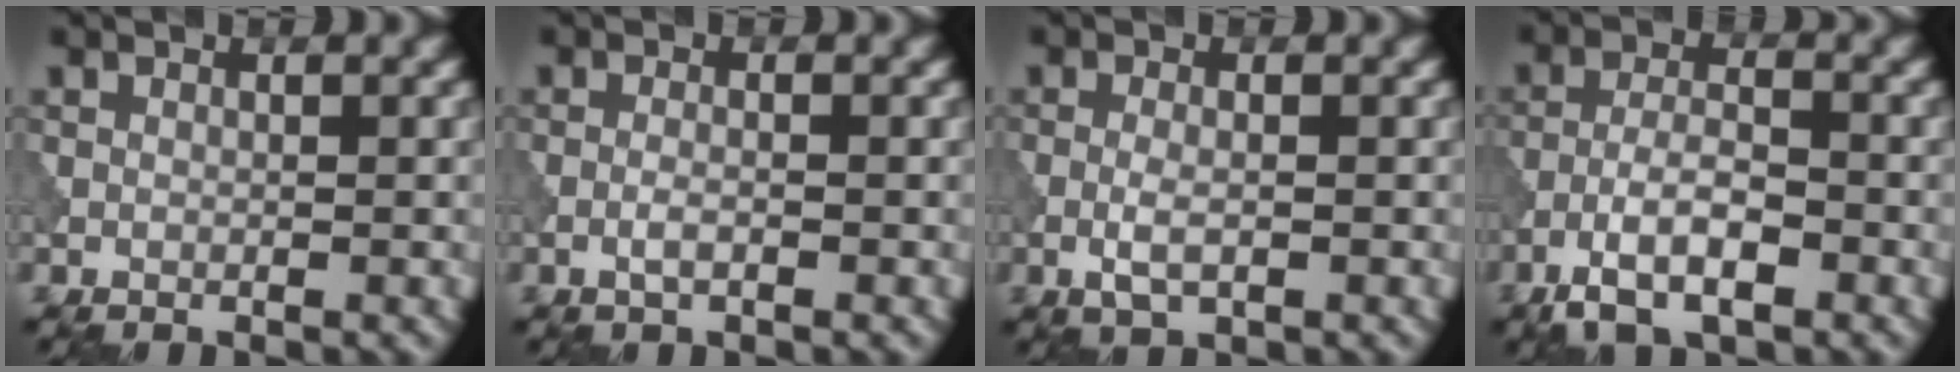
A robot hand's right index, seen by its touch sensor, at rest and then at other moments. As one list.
[{"total": 1.2, "force": [-0.5, 0.3, 1.0], "torque": [-0.023, 0.000, -0.014]}, {"total": 2.1, "force": [-0.6, 0.8, 1.8], "torque": [-0.040, -0.002, -0.015]}, {"total": 5.2, "force": [-3.0, 1.9, 3.8], "torque": [-0.073, 0.002, -0.061]}]